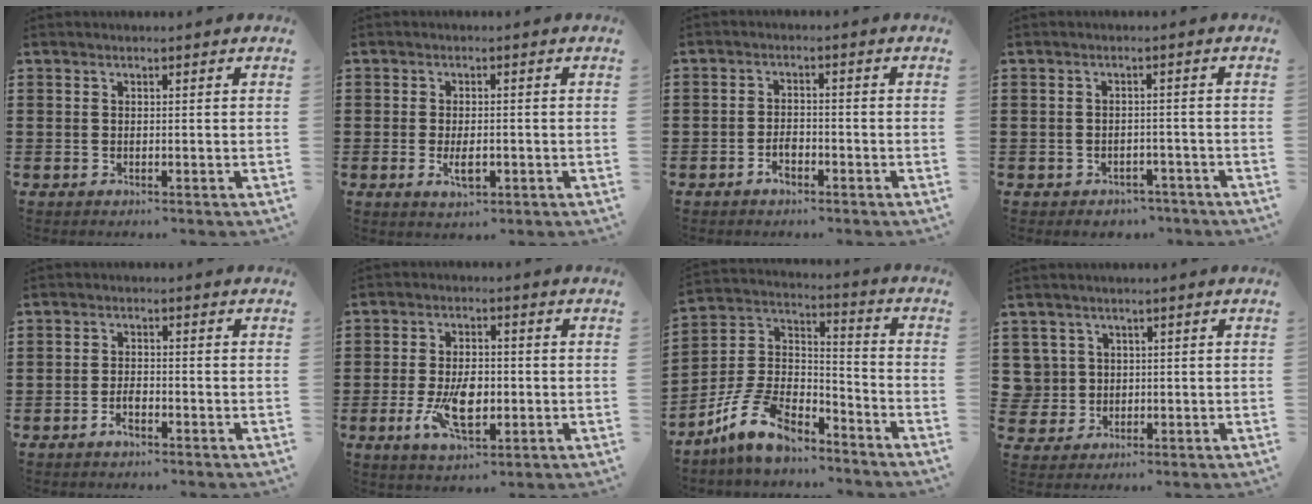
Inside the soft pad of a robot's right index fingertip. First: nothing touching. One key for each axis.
{"total": 3.4, "fx": -0.9, "fy": 1.4, "fz": 3.0, "tx": -0.061, "ty": -0.001, "tz": -0.018}
{"total": 2.3, "fx": -1.6, "fy": 1.1, "fz": 1.3, "tx": -0.027, "ty": -0.002, "tz": -0.030}
{"total": 1.3, "fx": -1.0, "fy": 0.7, "fz": -0.2, "tx": -0.003, "ty": 0.002, "tz": -0.024}
{"total": 2.2, "fx": -1.4, "fy": 0.8, "fz": 1.5, "tx": -0.031, "ty": -0.002, "tz": -0.026}
{"total": 8.2, "fx": -1.6, "fy": 4.1, "fz": 6.9, "tx": -0.143, "ty": -0.006, "tz": -0.033}
{"total": 12.3, "fx": -9.7, "fy": 4.3, "fz": 6.2, "tx": -0.149, "ty": 0.029, "tz": -0.193}
{"total": 3.3, "fx": 0.6, "fy": 3.3, "fz": 0.2, "tx": -0.030, "ty": 0.005, "tz": 0.009}